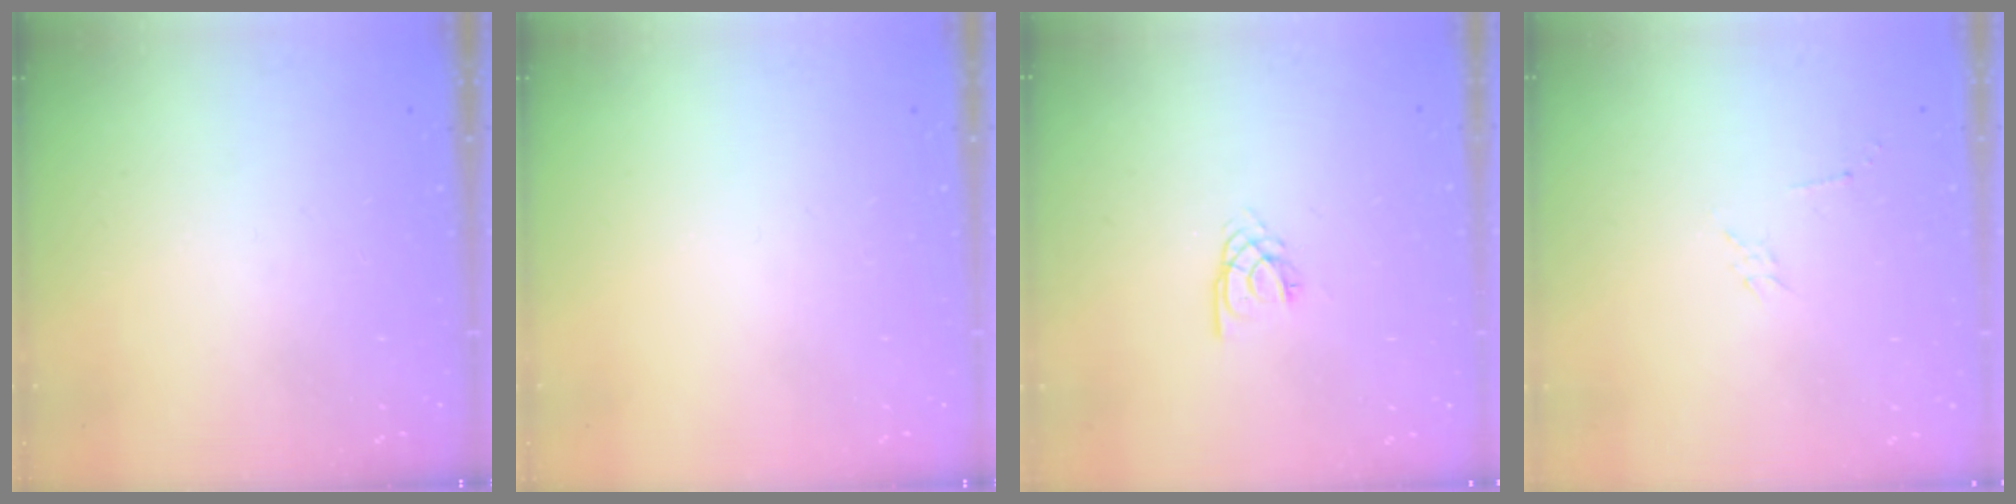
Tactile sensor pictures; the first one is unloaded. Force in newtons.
{"total": 0.0}
{"total": 2.8, "press": 2.7, "slide": 0.3}
{"total": 2.3, "press": 2.3, "slide": 0.4}